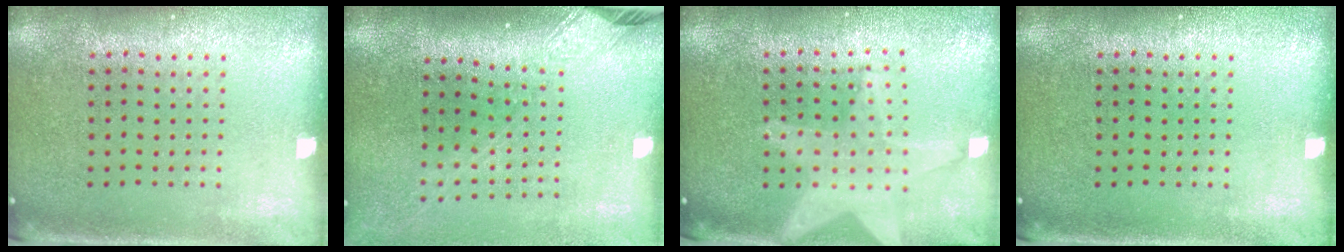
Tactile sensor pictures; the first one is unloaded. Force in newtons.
{"total": 2.2, "press": 1.7, "slide": 1.4}
{"total": 2.1, "press": 1.7, "slide": 1.2}
{"total": 0.0}